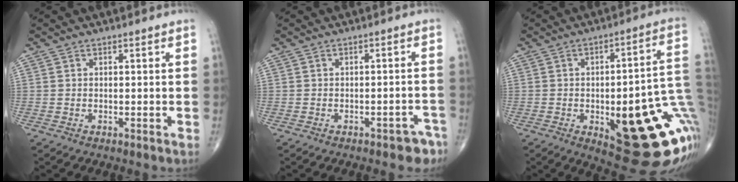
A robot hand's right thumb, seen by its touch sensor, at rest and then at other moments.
{"total": 4.3, "force": [-3.1, 2.1, 2.1], "torque": [-0.008, 0.026, -0.035]}
{"total": 26.4, "force": [-5.6, 8.9, 24.2], "torque": [-0.248, 0.016, -0.051]}